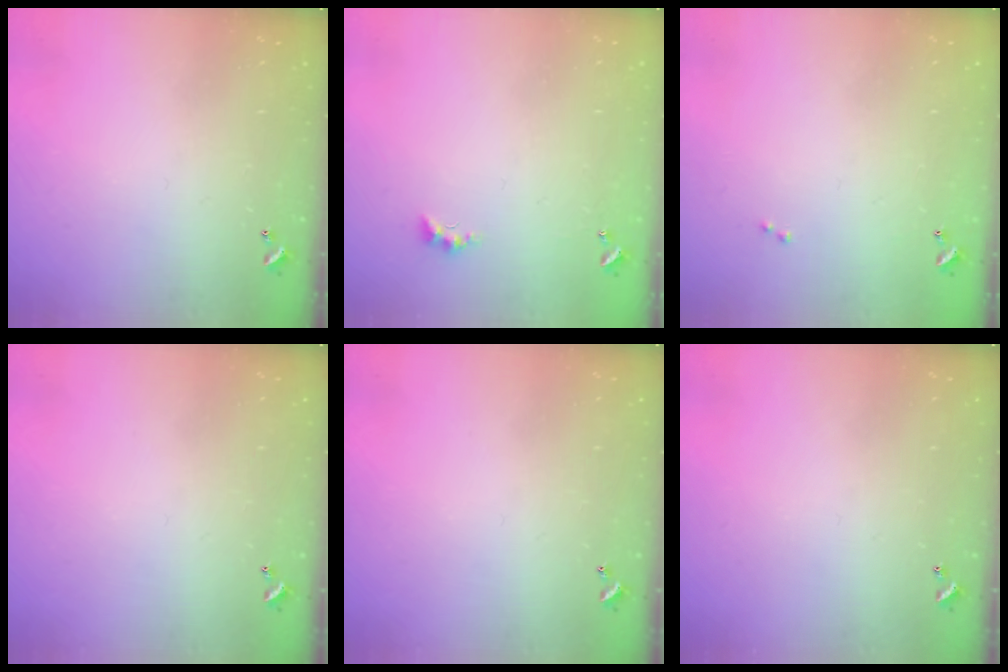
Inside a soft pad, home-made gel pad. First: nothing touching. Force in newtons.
{"total": 3.9, "press": 3.8, "slide": 0.8}
{"total": 0.7, "press": 0.6, "slide": 0.4}
{"total": 0.0}
{"total": 0.0}
{"total": 0.0}